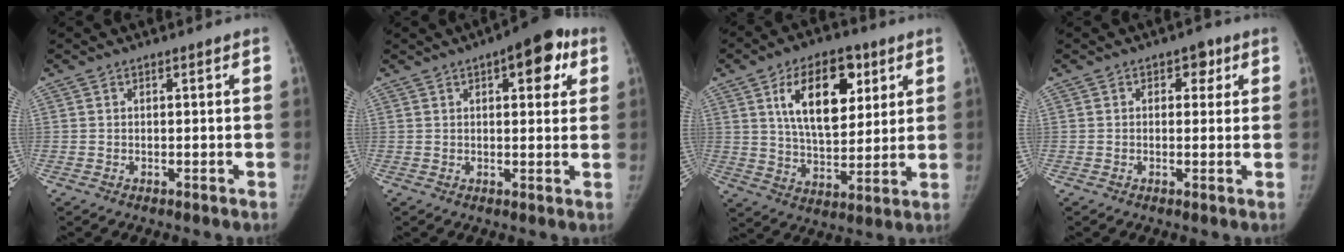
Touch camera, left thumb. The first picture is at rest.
{"total": 9.5, "force": [4.2, 4.1, 7.4], "torque": [-0.059, -0.002, 0.047]}
{"total": 16.1, "force": [6.3, 8.9, 11.9], "torque": [-0.147, -0.025, 0.111]}
{"total": 3.1, "force": [1.2, 2.2, 1.8], "torque": [0.007, 0.000, 0.011]}